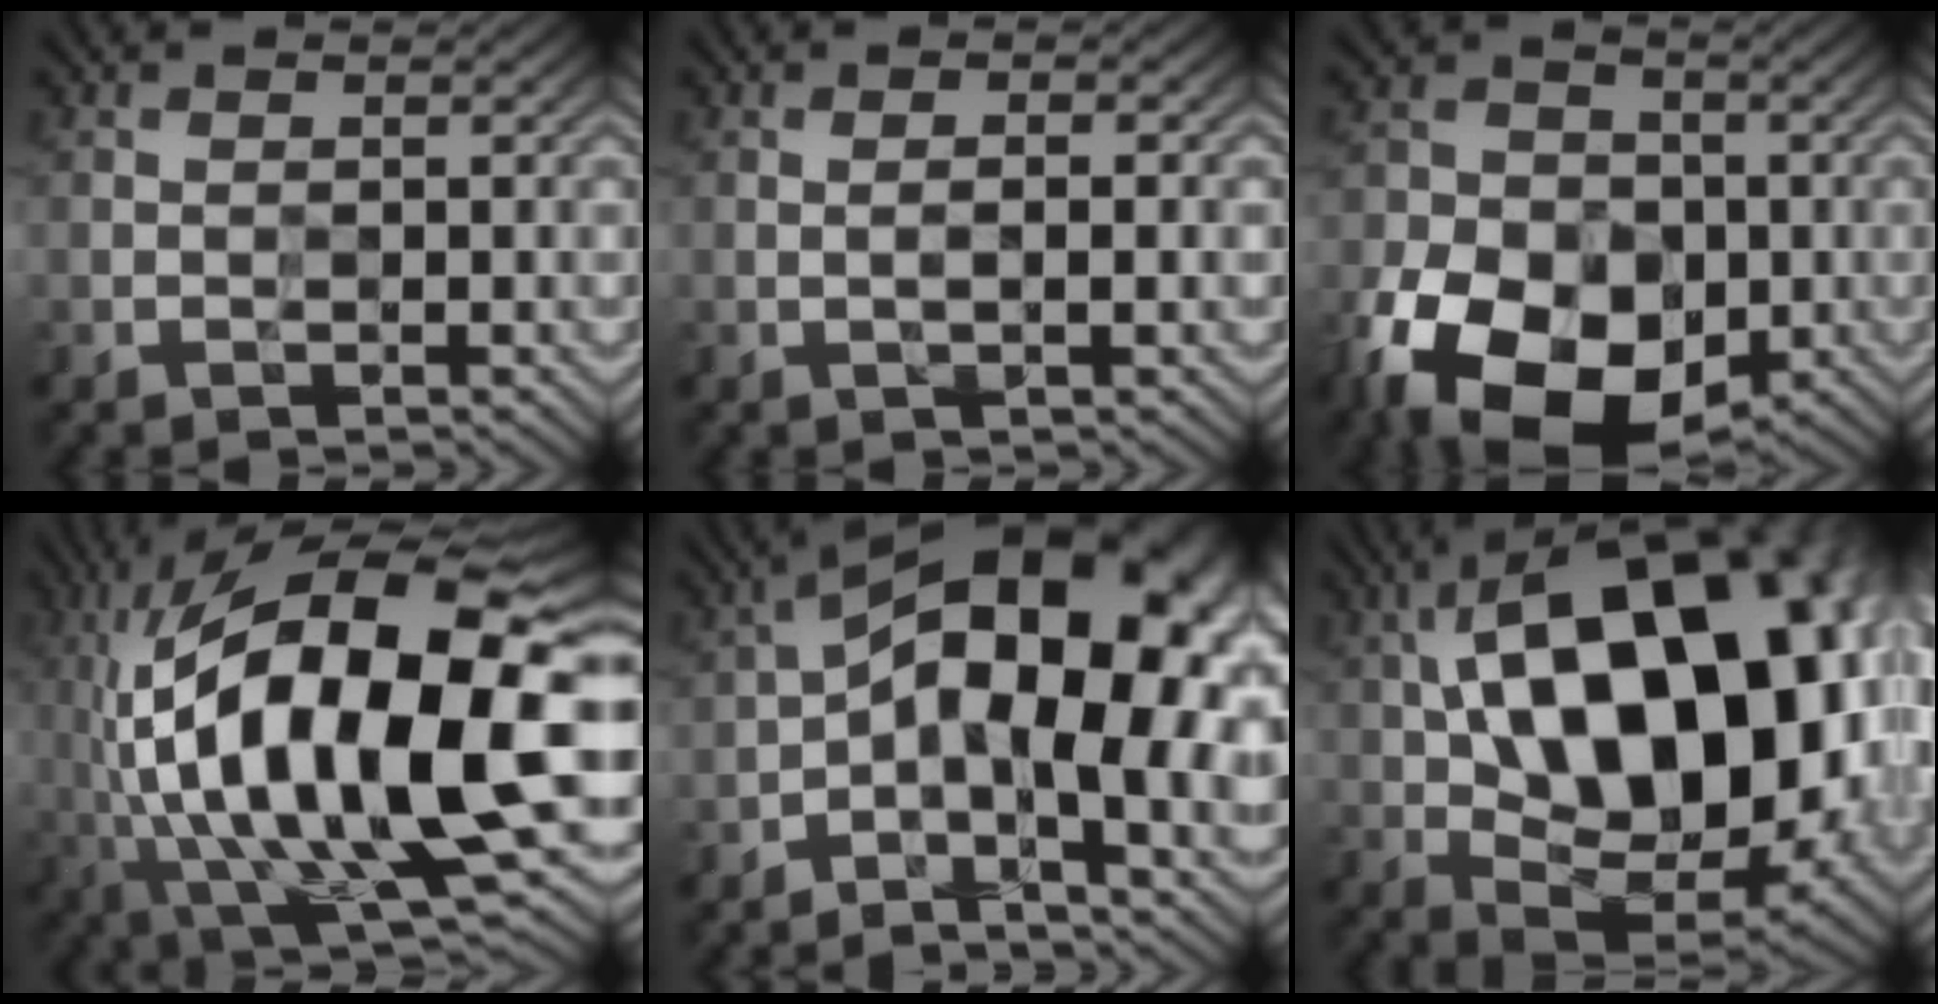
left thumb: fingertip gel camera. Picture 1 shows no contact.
{"total": 1.7, "force": [-0.2, 0.2, 1.7], "torque": [-0.028, 0.000, -0.004]}
{"total": 16.6, "force": [-7.5, 11.2, 9.8], "torque": [-0.212, -0.038, -0.139]}
{"total": 21.8, "force": [-0.7, 7.7, 20.4], "torque": [-0.370, 0.009, -0.020]}
{"total": 19.9, "force": [0.4, 8.9, 17.7], "torque": [-0.283, 0.023, 0.001]}
{"total": 23.5, "force": [4.8, 13.3, 18.8], "torque": [-0.338, 0.030, 0.095]}